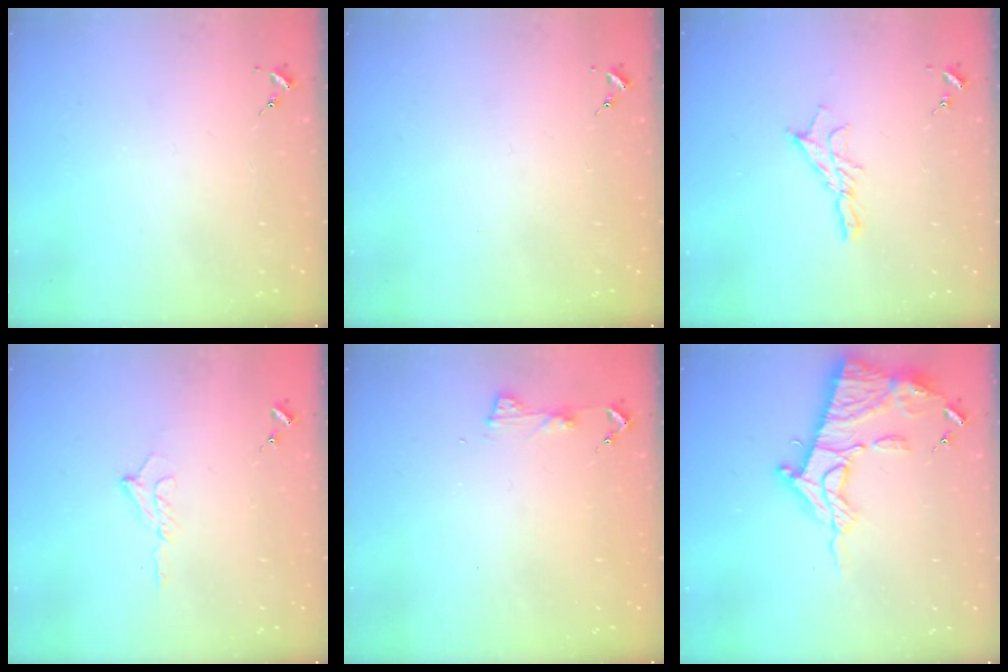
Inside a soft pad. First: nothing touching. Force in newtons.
{"total": 0.0}
{"total": 8.5, "press": 8.4, "slide": 0.6}
{"total": 6.5, "press": 6.5, "slide": 0.8}
{"total": 4.4, "press": 4.4, "slide": 0.5}
{"total": 16.5, "press": 16.4, "slide": 1.4}